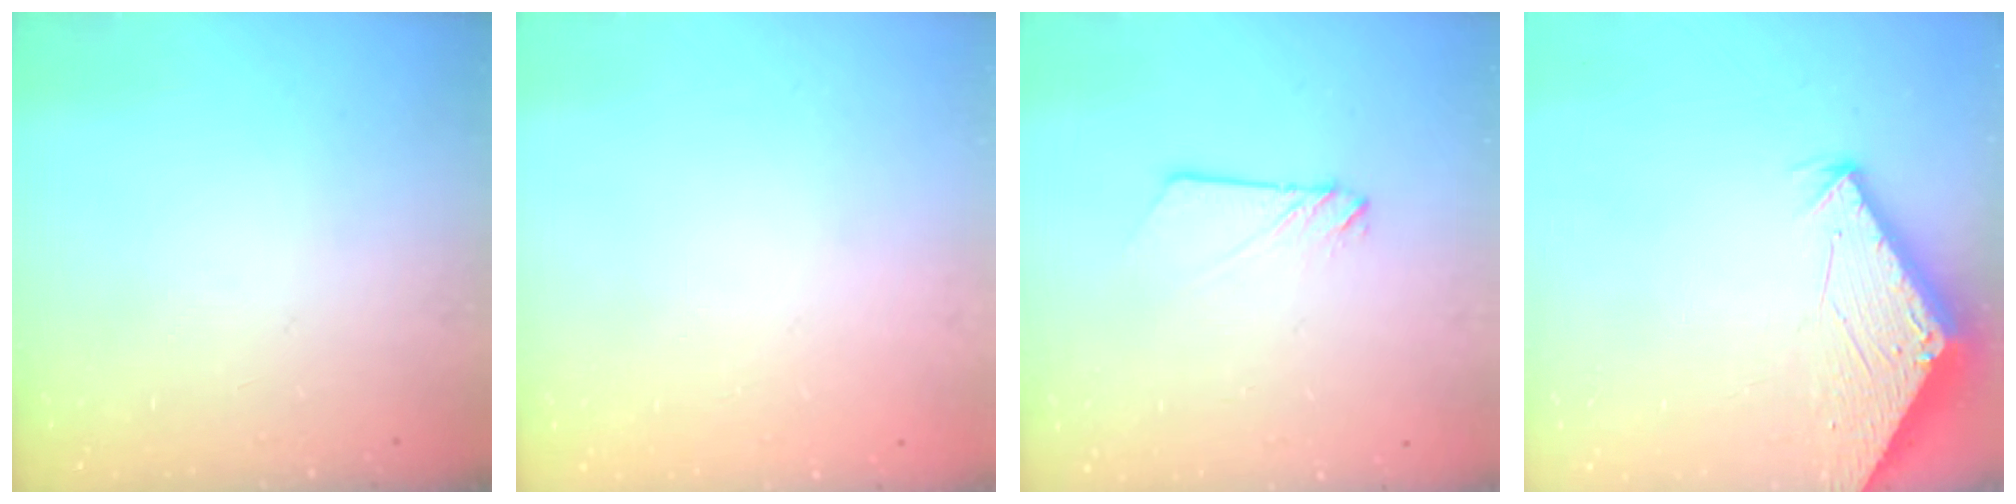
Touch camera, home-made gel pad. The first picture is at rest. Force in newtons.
{"total": 0.0}
{"total": 2.5, "press": 2.5, "slide": 0.3}
{"total": 2.8, "press": 2.8, "slide": 0.2}